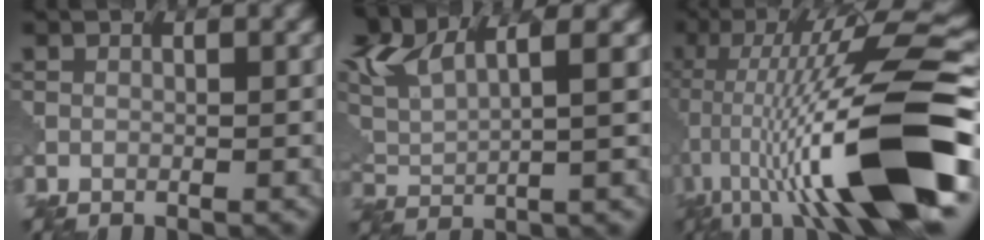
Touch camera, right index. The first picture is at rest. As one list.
[{"total": 6.8, "force": [4.7, 1.9, 4.5], "torque": [-0.094, 0.023, 0.090]}, {"total": 15.8, "force": [-3.6, 3.8, 14.9], "torque": [-0.251, 0.029, -0.050]}]